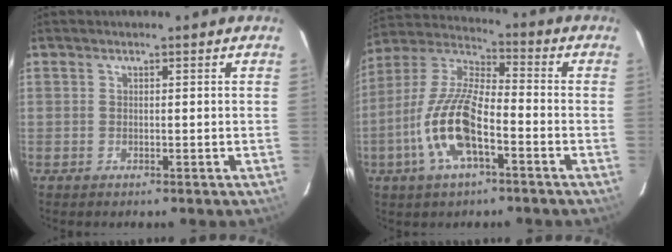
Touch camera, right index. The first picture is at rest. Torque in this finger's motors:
{"motor_torque": [1.95, -0.19, 1.05, 0.21]}